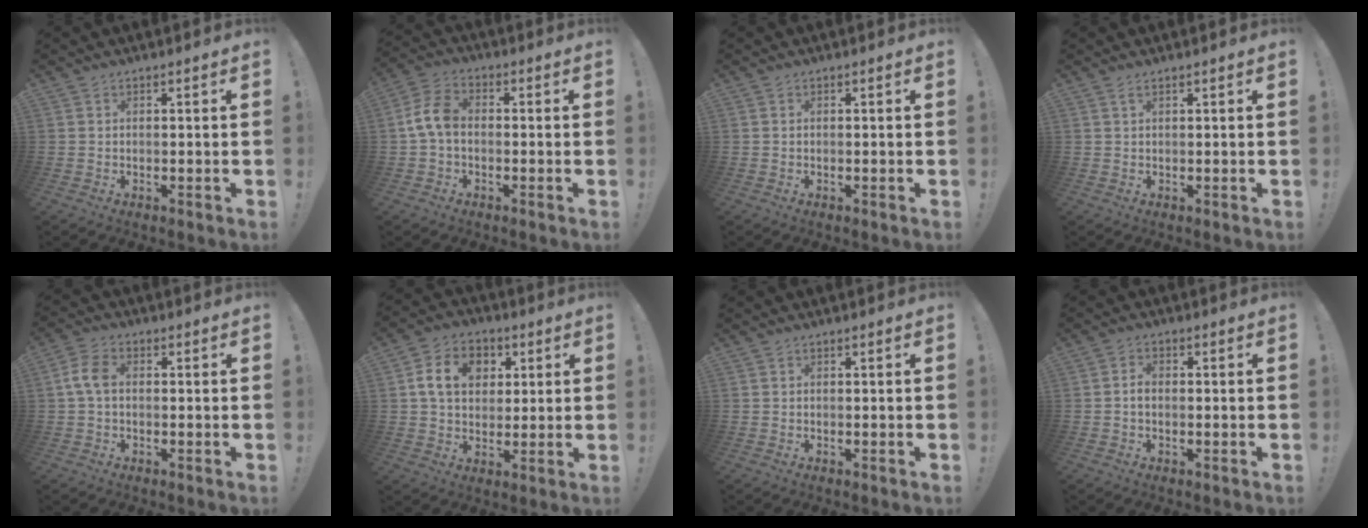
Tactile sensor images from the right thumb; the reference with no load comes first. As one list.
[{"total": 8.1, "force": [-0.5, 5.1, 6.3], "torque": [-0.129, 0.015, -0.004]}, {"total": 0.0}, {"total": 1.4, "force": [0.8, 0.2, 1.1], "torque": [-0.024, 0.001, 0.014]}, {"total": 6.0, "force": [0.2, 3.6, 4.8], "torque": [-0.101, 0.014, 0.006]}, {"total": 12.0, "force": [3.4, 9.4, 6.7], "torque": [-0.097, 0.004, 0.065]}, {"total": 0.0}, {"total": 1.7, "force": [-0.4, 1.2, 1.2], "torque": [-0.029, 0.009, -0.005]}]